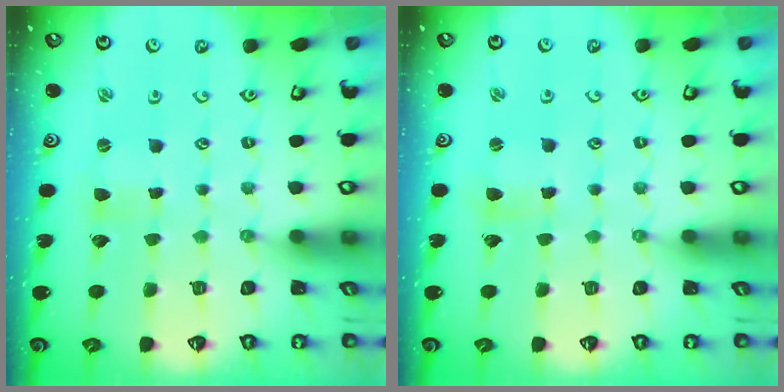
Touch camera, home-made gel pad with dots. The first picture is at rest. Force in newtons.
{"total": 2.1, "press": 2.1, "slide": 0.3}